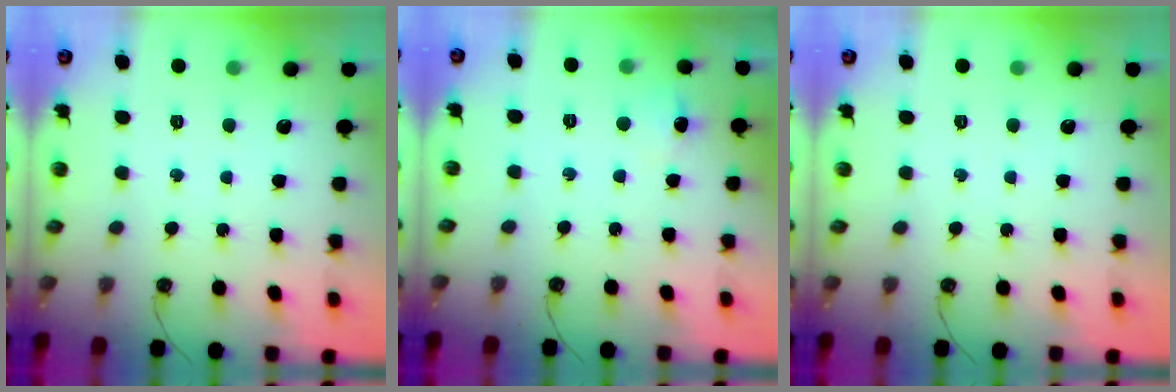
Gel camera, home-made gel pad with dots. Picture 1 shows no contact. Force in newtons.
{"total": 3.9, "press": 3.9, "slide": 0.5}
{"total": 0.0}